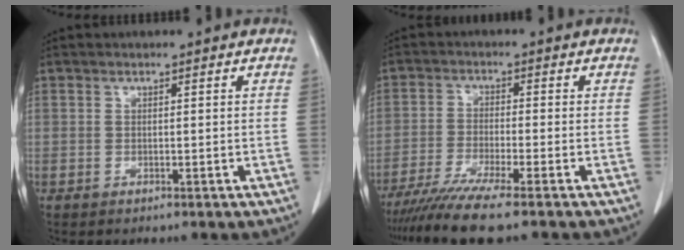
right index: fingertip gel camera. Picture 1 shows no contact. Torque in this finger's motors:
{"motor_torque": [1.07, -1.07, 0.55, 0.16]}